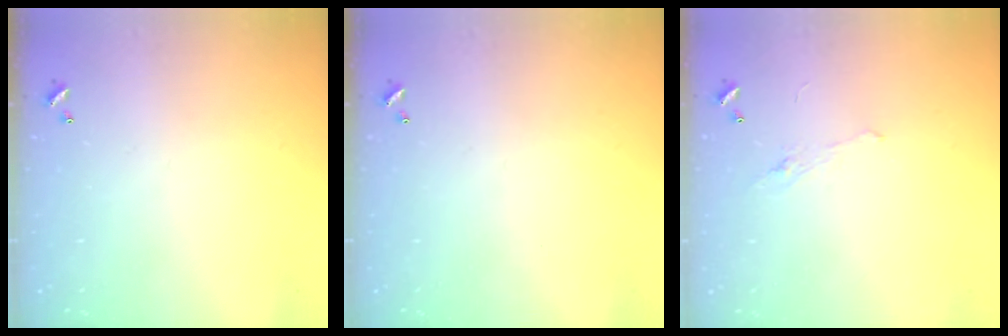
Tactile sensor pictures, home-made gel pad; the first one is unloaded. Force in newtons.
{"total": 0.0}
{"total": 2.2, "press": 2.1, "slide": 0.8}